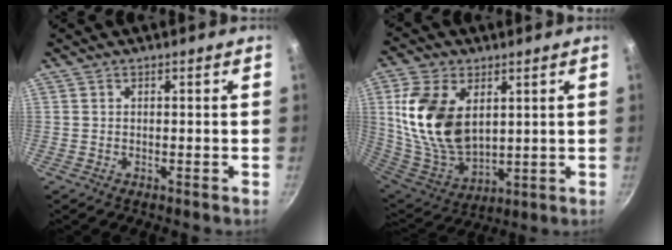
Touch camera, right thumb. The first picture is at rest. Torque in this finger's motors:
{"motor_torque": [0.24, 0.57, 1.82, 0.16, 0.38]}